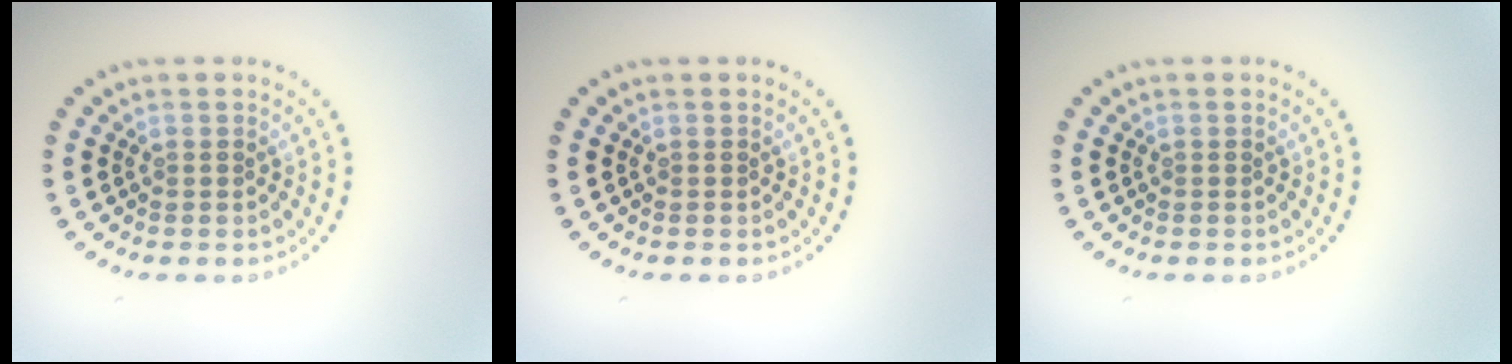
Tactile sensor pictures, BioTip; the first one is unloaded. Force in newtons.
{"total": 0.0}
{"total": 0.0}